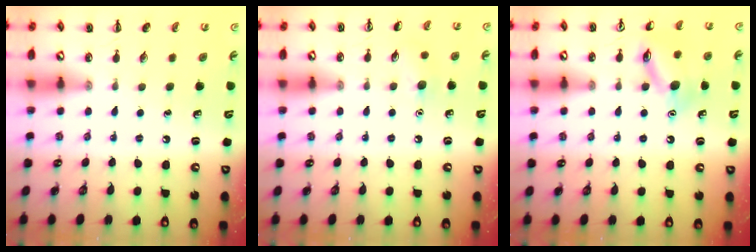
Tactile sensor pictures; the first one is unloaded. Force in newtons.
{"total": 7.1, "press": 6.9, "slide": 1.6}
{"total": 12.6, "press": 12.6, "slide": 0.7}